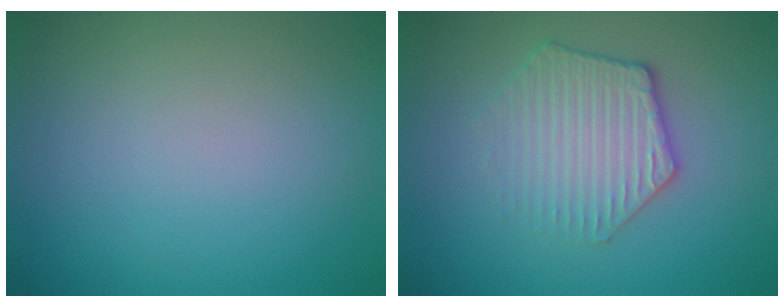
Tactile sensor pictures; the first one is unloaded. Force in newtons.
{"total": 3.3, "press": 3.3, "slide": 0.8}